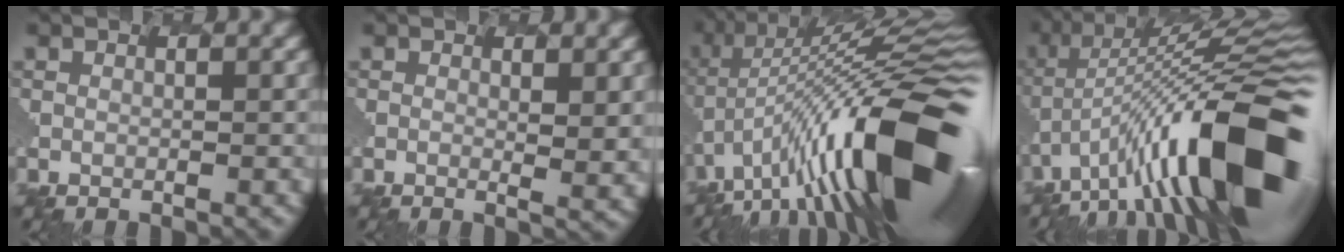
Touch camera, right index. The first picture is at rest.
{"total": 1.7, "force": [0.5, 0.2, 1.6], "torque": [-0.026, -0.002, 0.003]}
{"total": 17.0, "force": [-4.6, 5.8, 15.3], "torque": [-0.231, 0.035, -0.095]}
{"total": 14.2, "force": [-5.4, 4.1, 12.5], "torque": [-0.198, 0.032, -0.098]}